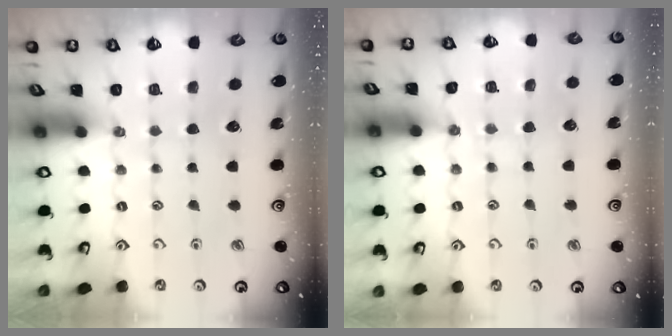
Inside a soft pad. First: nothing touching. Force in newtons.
{"total": 7.8, "press": 7.7, "slide": 0.7}